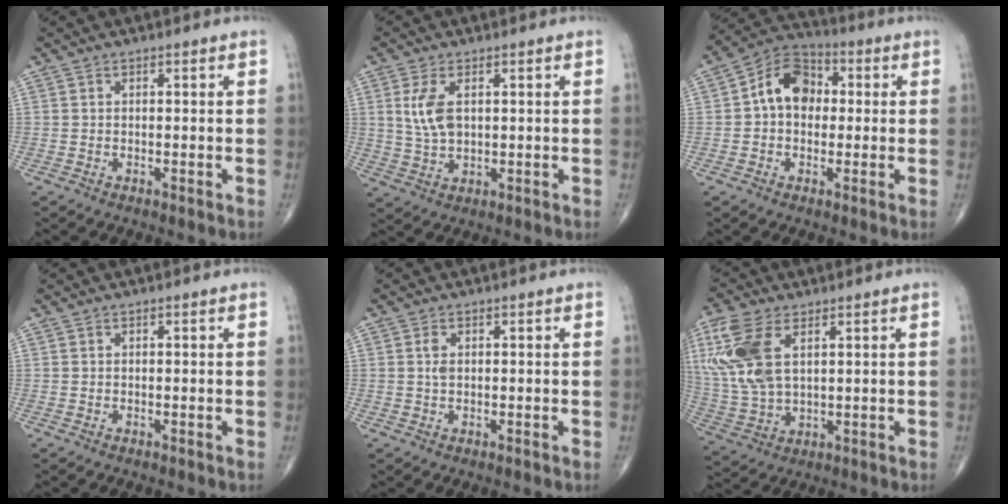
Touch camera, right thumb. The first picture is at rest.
{"total": 6.4, "force": [1.6, 3.3, 5.2], "torque": [-0.110, -0.005, 0.038]}
{"total": 10.5, "force": [1.0, 7.8, 7.0], "torque": [-0.092, 0.030, 0.001]}
{"total": 0.0}
{"total": 1.7, "force": [0.3, 0.9, 1.4], "torque": [-0.031, 0.001, 0.007]}
{"total": 14.5, "force": [4.9, 7.8, 11.2], "torque": [-0.262, -0.007, 0.105]}